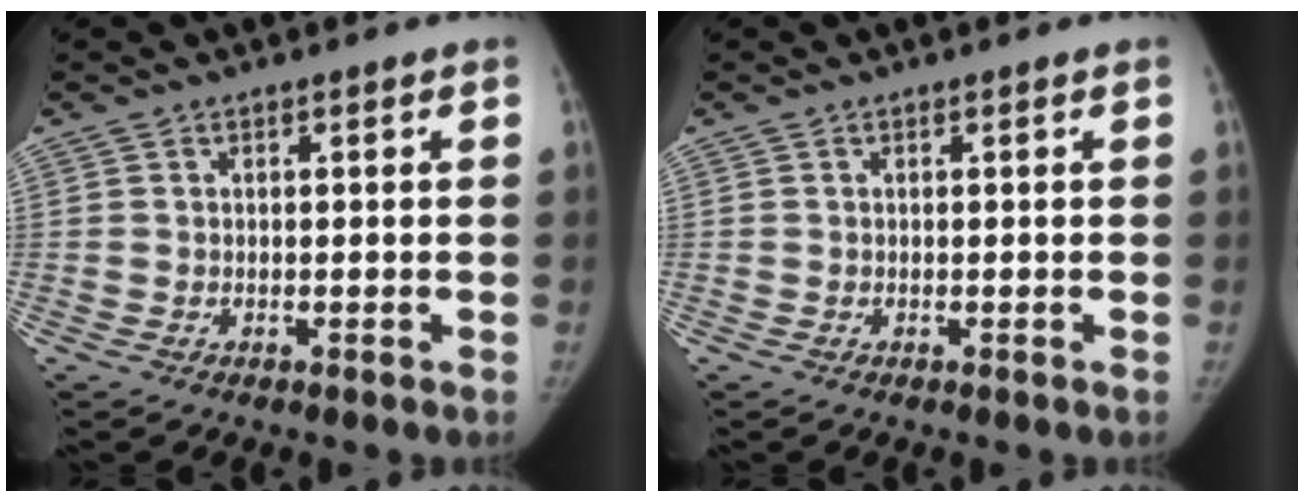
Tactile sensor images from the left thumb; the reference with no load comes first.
{"total": 0.0}